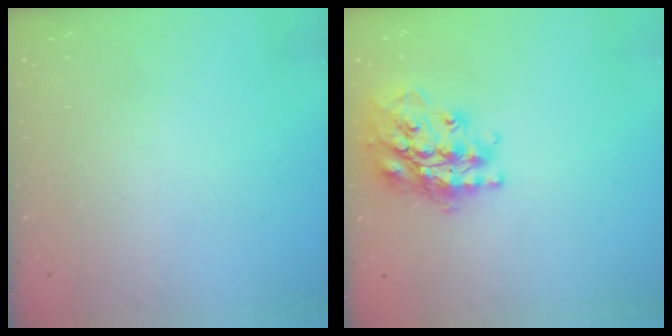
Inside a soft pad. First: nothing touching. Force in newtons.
{"total": 20.3, "press": 20.3, "slide": 1.6}